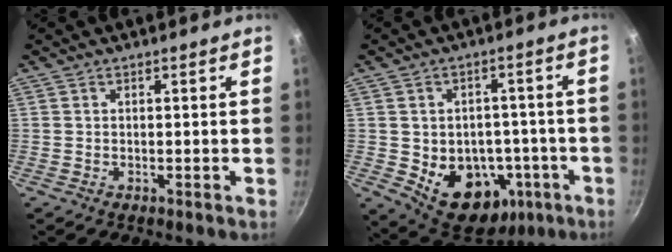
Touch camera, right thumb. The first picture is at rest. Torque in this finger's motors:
{"motor_torque": [-0.09, 0.94, 0.13, 0.03, 0.06]}